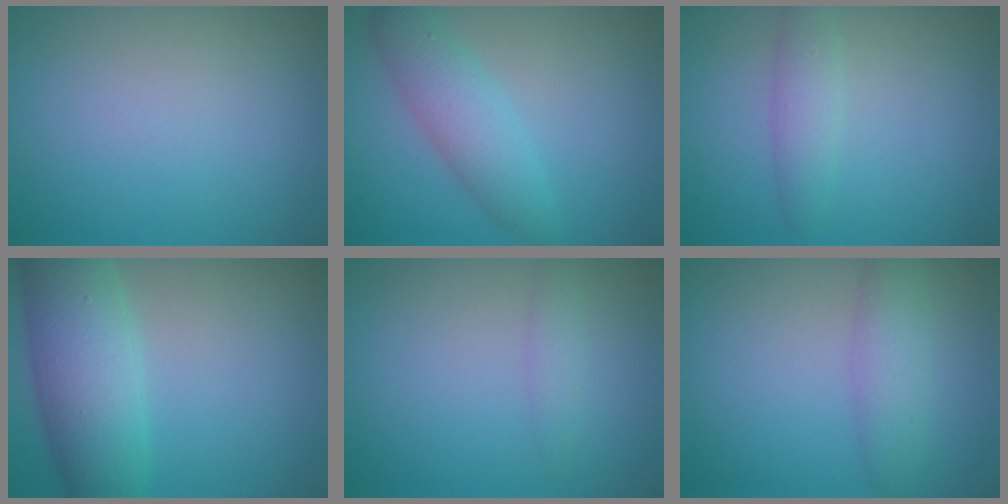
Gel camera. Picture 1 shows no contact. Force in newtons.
{"total": 3.7, "press": 3.7, "slide": 0.0}
{"total": 2.0, "press": 2.0, "slide": 0.1}
{"total": 7.4, "press": 7.4, "slide": 0.2}
{"total": 1.3, "press": 1.3, "slide": 0.0}
{"total": 3.0, "press": 3.0, "slide": 0.0}